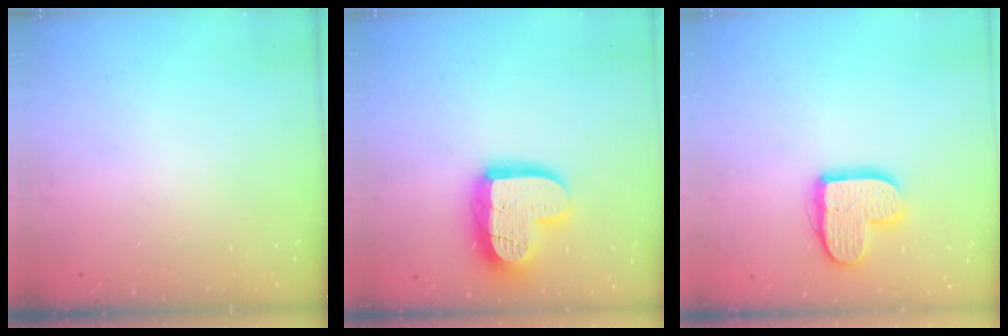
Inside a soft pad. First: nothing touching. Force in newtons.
{"total": 17.4, "press": 17.4, "slide": 1.7}
{"total": 13.7, "press": 13.7, "slide": 0.9}